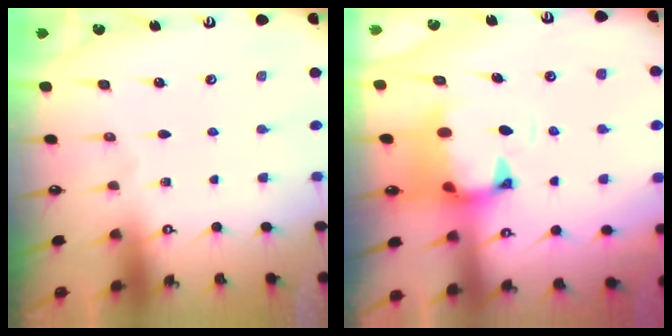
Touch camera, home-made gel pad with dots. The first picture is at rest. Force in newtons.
{"total": 1.5, "press": 1.1, "slide": 1.1}